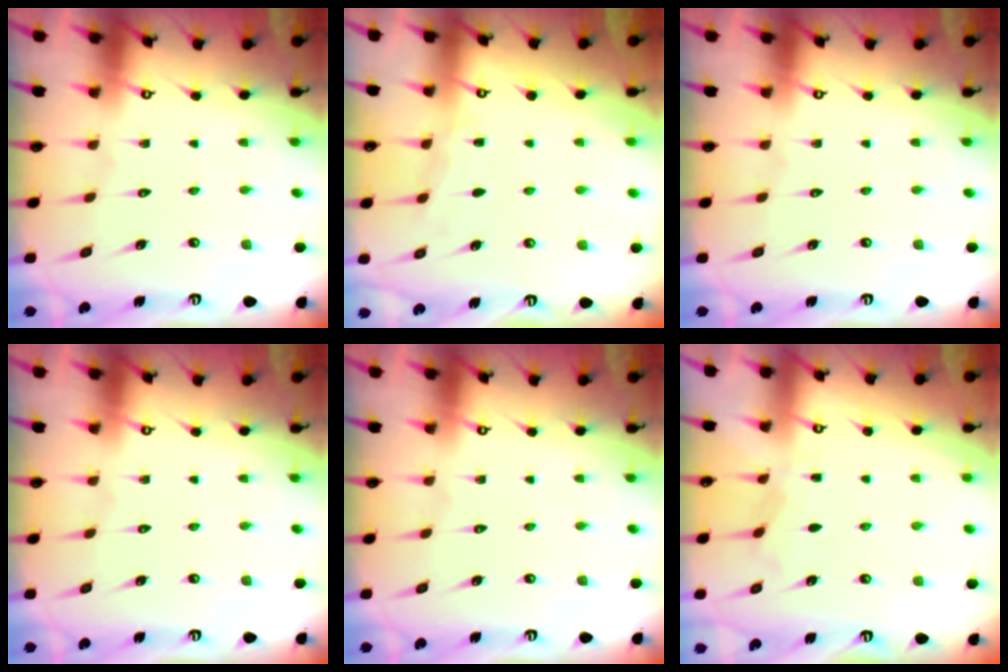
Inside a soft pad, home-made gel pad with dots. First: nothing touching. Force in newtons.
{"total": 4.7, "press": 4.6, "slide": 0.6}
{"total": 0.0}
{"total": 0.0}
{"total": 0.0}
{"total": 3.7, "press": 3.7, "slide": 0.5}